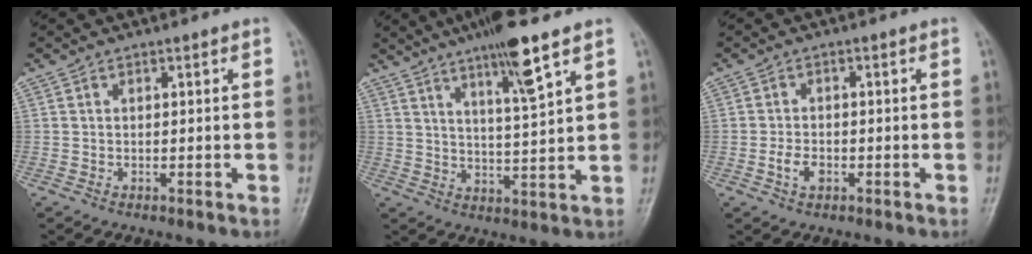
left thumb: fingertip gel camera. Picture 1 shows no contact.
{"total": 10.1, "force": [6.4, 0.8, 7.8], "torque": [-0.128, -0.034, 0.107]}
{"total": 3.2, "force": [-1.2, 2.0, 2.1], "torque": [-0.037, 0.006, -0.022]}